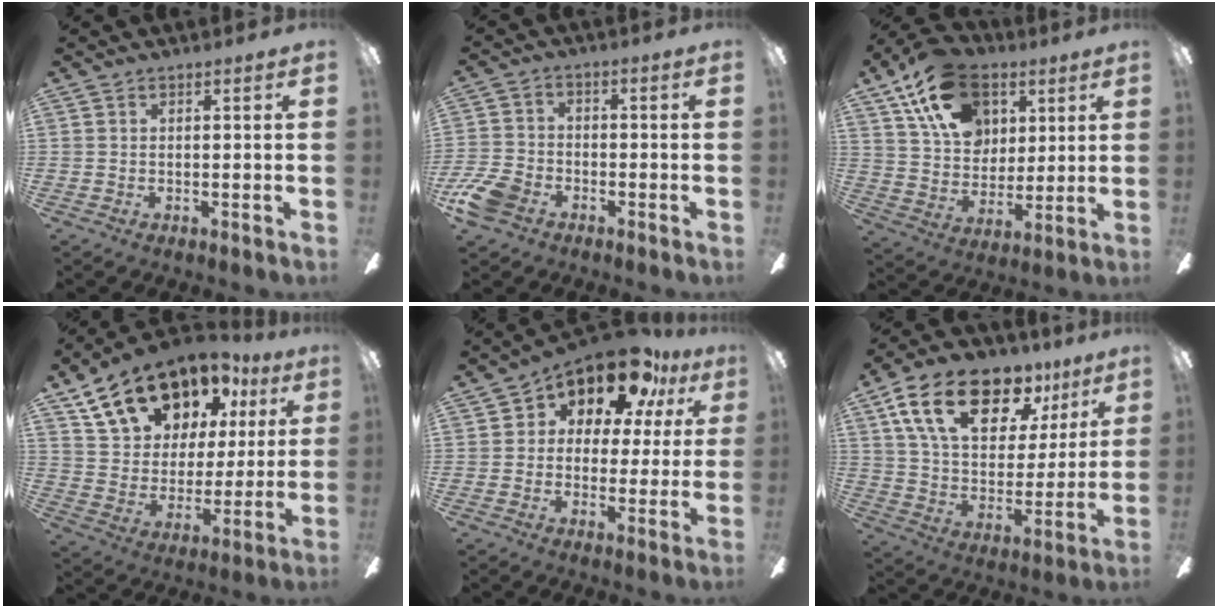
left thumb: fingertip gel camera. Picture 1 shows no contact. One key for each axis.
{"total": 8.4, "fx": -5.0, "fy": 5.4, "fz": 4.1, "tx": -0.091, "ty": 0.029, "tz": -0.095}
{"total": 19.7, "fx": 10.1, "fy": 13.4, "fz": 10.2, "tx": -0.172, "ty": -0.030, "tz": 0.191}
{"total": 19.8, "fx": 13.4, "fy": 11.8, "fz": 8.4, "tx": -0.156, "ty": -0.067, "tz": 0.249}
{"total": 14.0, "fx": 9.8, "fy": 7.0, "fz": 7.0, "tx": -0.122, "ty": -0.062, "tz": 0.175}
{"total": 21.5, "fx": 12.5, "fy": 11.9, "fz": 12.9, "tx": -0.220, "ty": -0.056, "tz": 0.221}